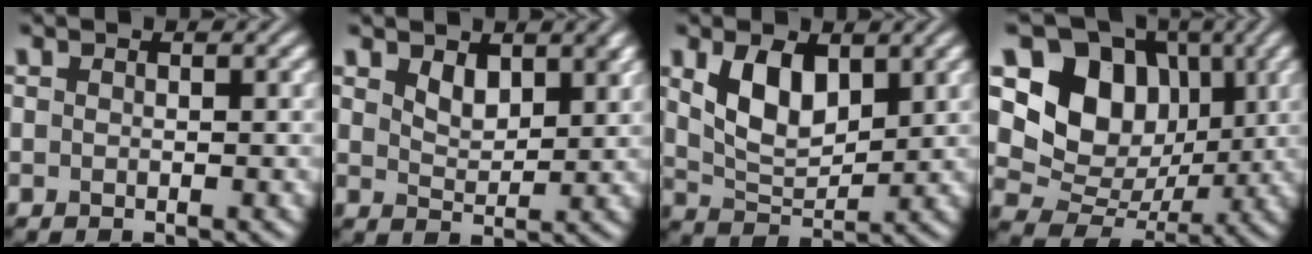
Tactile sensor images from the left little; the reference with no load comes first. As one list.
[{"total": 2.5, "force": [1.6, 1.3, 1.5], "torque": [-0.031, -0.007, 0.033]}, {"total": 5.0, "force": [2.0, 2.7, 3.7], "torque": [-0.083, -0.004, 0.042]}, {"total": 9.8, "force": [2.9, 7.7, 5.3], "torque": [-0.095, -0.012, 0.038]}]